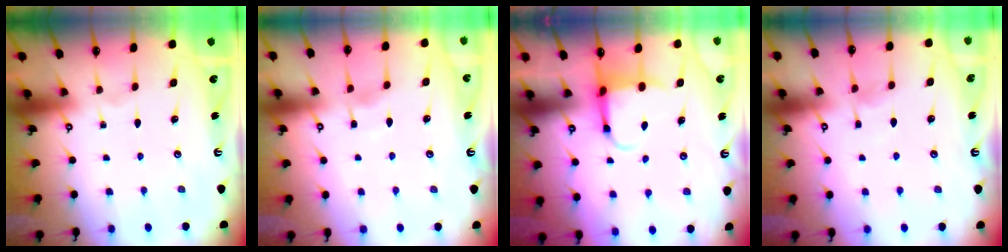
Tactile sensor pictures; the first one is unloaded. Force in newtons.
{"total": 3.2, "press": 3.2, "slide": 0.4}
{"total": 4.0, "press": 3.8, "slide": 1.1}
{"total": 4.7, "press": 4.6, "slide": 0.6}